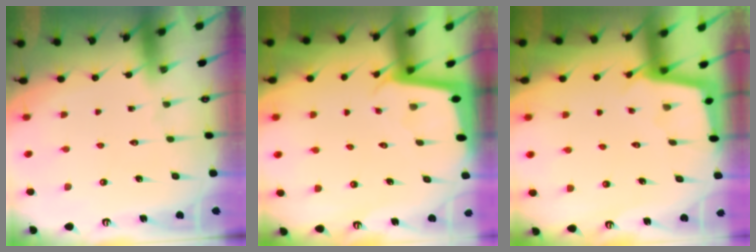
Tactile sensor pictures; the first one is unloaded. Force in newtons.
{"total": 1.8, "press": 1.8, "slide": 0.0}
{"total": 2.3, "press": 2.3, "slide": 0.2}